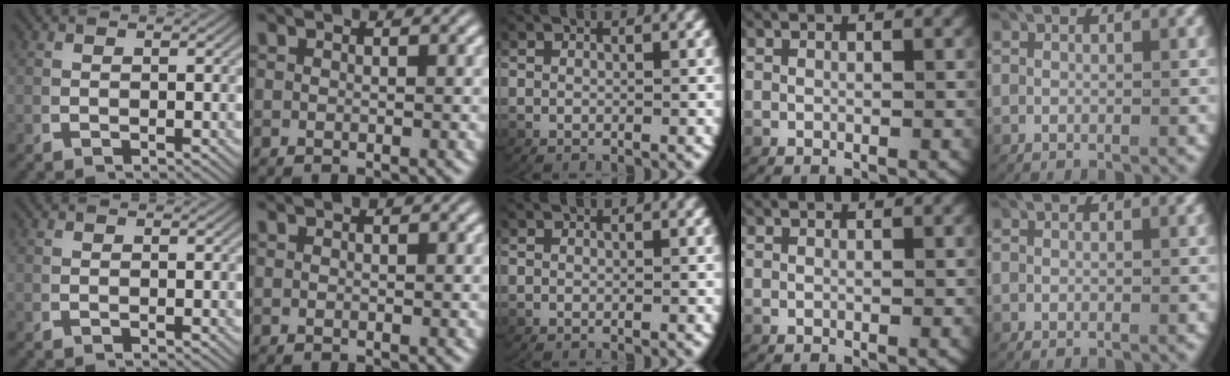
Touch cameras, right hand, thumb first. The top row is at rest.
{}